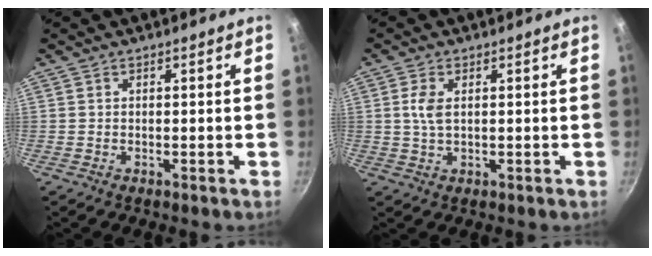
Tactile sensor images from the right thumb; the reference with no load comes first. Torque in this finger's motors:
{"motor_torque": [-0.87, 0.33, 0.55, 0.43, 0.01]}